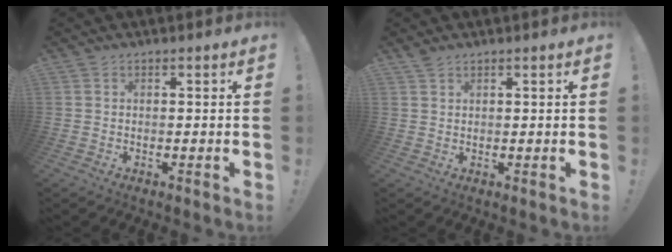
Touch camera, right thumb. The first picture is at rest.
{"total": 1.6, "force": [1.2, 0.7, 0.6], "torque": [-0.021, 0.002, 0.025]}